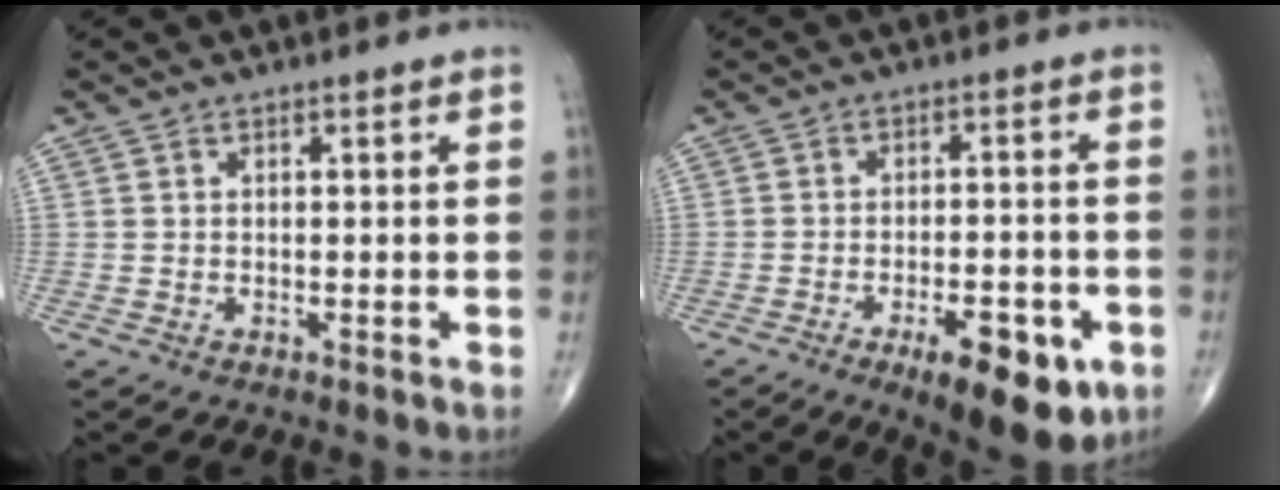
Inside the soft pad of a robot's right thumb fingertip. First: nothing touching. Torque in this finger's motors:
{"motor_torque": [1.87, 2.01, 0.12, -0.27, 0.37]}